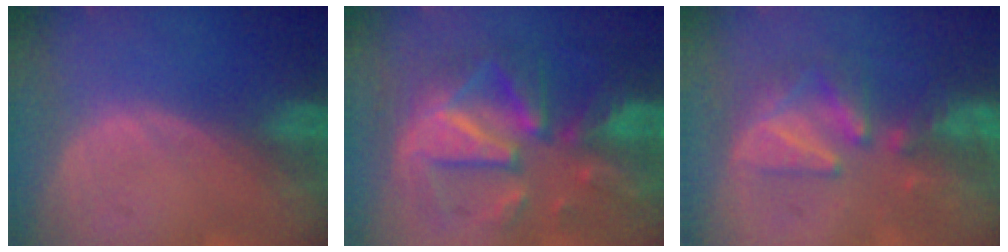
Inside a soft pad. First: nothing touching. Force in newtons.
{"total": 12.4, "press": 12.3, "slide": 1.1}
{"total": 7.6, "press": 7.5, "slide": 1.5}